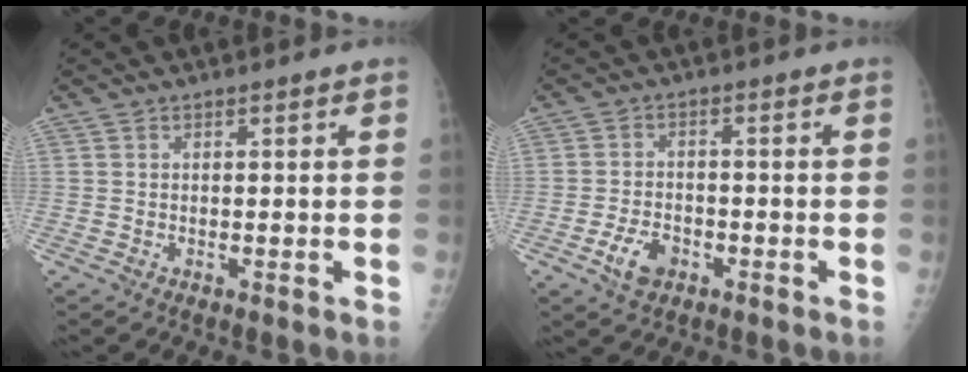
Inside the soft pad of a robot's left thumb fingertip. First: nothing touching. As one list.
[{"total": 5.2, "force": [-2.5, 3.4, 3.0], "torque": [-0.050, 0.012, -0.042]}]